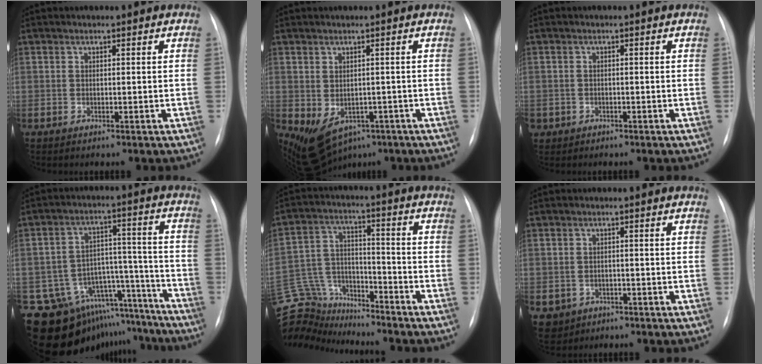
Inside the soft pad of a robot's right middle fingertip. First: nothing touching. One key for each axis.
{"total": 8.0, "fx": -4.0, "fy": 5.3, "fz": 4.5, "tx": -0.076, "ty": 0.003, "tz": -0.048}
{"total": 1.4, "fx": -0.7, "fy": 1.2, "fz": 0.2, "tx": -0.006, "ty": 0.004, "tz": -0.009}
{"total": 17.7, "fx": -14.4, "fy": 9.7, "fz": 3.6, "tx": -0.045, "ty": 0.078, "tz": -0.191}
{"total": 14.0, "fx": -13.5, "fy": 3.2, "fz": 1.2, "tx": -0.031, "ty": 0.041, "tz": -0.240}
{"total": 3.9, "fx": -1.8, "fy": 3.4, "fz": 0.7, "tx": -0.010, "ty": 0.002, "tz": -0.023}